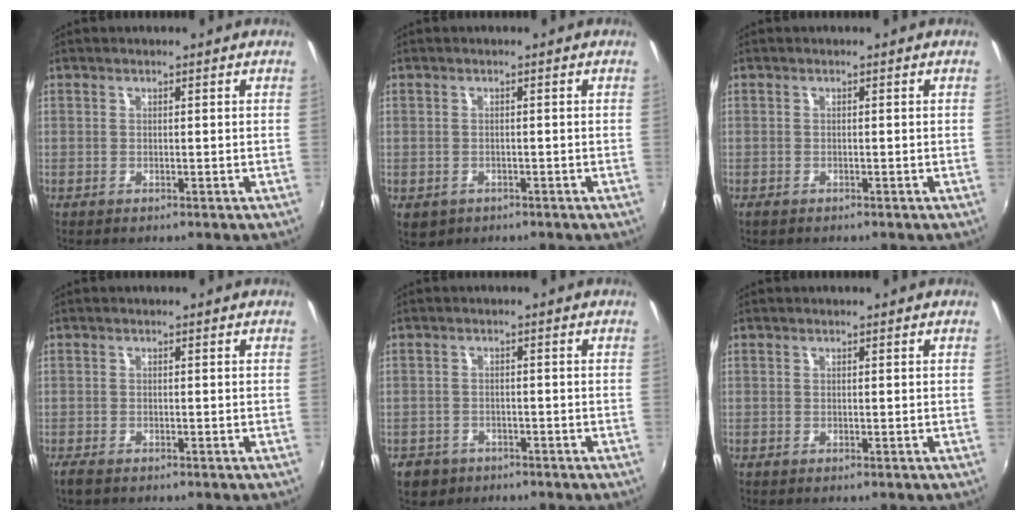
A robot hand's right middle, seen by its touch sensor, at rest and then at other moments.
{"total": 3.4, "force": [-1.5, 2.7, 1.5], "torque": [-0.034, -0.010, -0.017]}
{"total": 1.0, "force": [-0.8, 0.5, 0.3], "torque": [-0.008, -0.003, -0.014]}
{"total": 2.3, "force": [-1.8, 0.8, 1.1], "torque": [-0.026, -0.009, -0.034]}
{"total": 4.7, "force": [-2.9, 3.5, 1.3], "torque": [-0.041, -0.003, -0.044]}
{"total": 0.0}